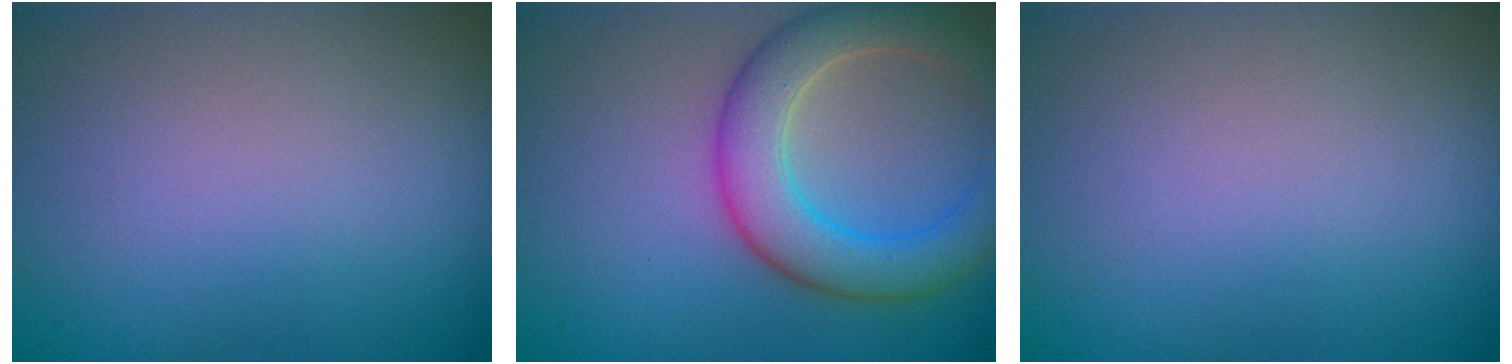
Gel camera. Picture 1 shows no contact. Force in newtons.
{"total": 6.2, "press": 6.2, "slide": 0.3}
{"total": 0.0}